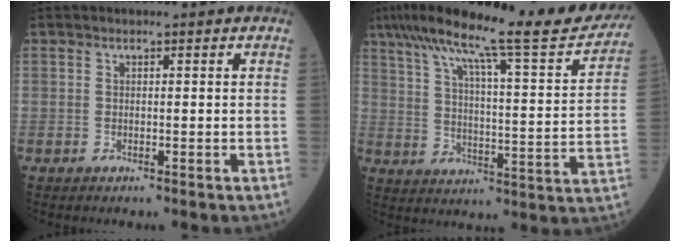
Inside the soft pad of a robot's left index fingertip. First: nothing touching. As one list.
[{"total": 23.3, "force": [19.5, 1.4, 12.6], "torque": [-0.205, -0.011, 0.272]}]